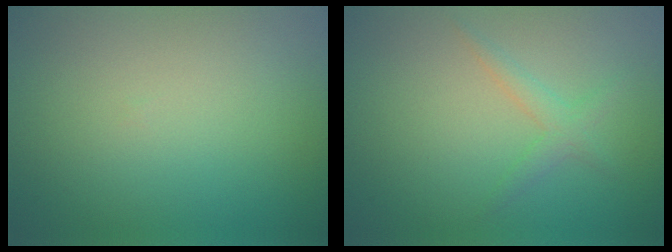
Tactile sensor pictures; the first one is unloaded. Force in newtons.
{"total": 1.7, "press": 1.7, "slide": 0.1}